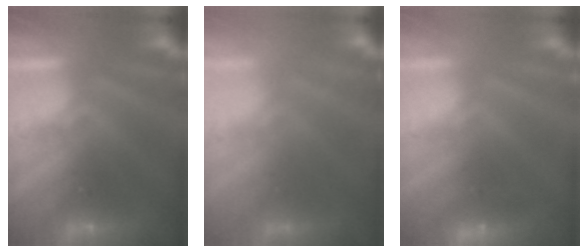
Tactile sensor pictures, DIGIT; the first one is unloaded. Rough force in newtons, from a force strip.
{"total": 2.2}
{"total": 2.3}